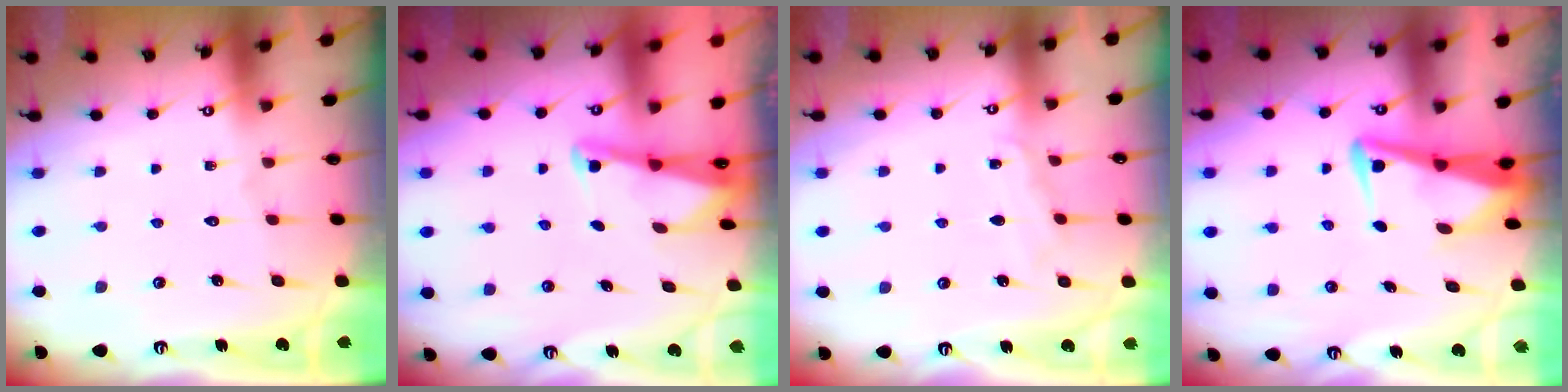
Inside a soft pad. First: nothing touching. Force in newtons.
{"total": 2.1, "press": 2.1, "slide": 0.3}
{"total": 4.7, "press": 4.6, "slide": 0.4}
{"total": 5.4, "press": 5.4, "slide": 0.9}